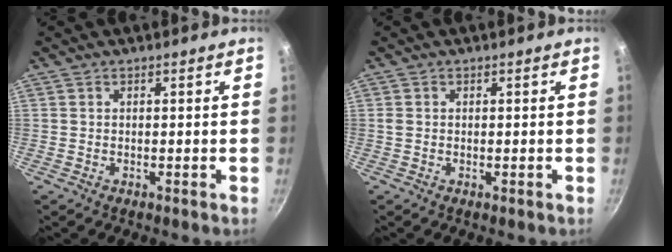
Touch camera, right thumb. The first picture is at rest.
{"total": 0.8, "force": [0.0, 0.5, 0.6], "torque": [-0.011, 0.001, -0.002]}